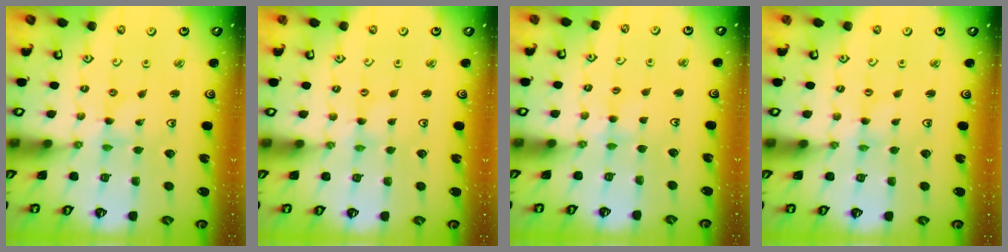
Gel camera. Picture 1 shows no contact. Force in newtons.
{"total": 0.0}
{"total": 4.3, "press": 4.3, "slide": 0.5}
{"total": 0.0}